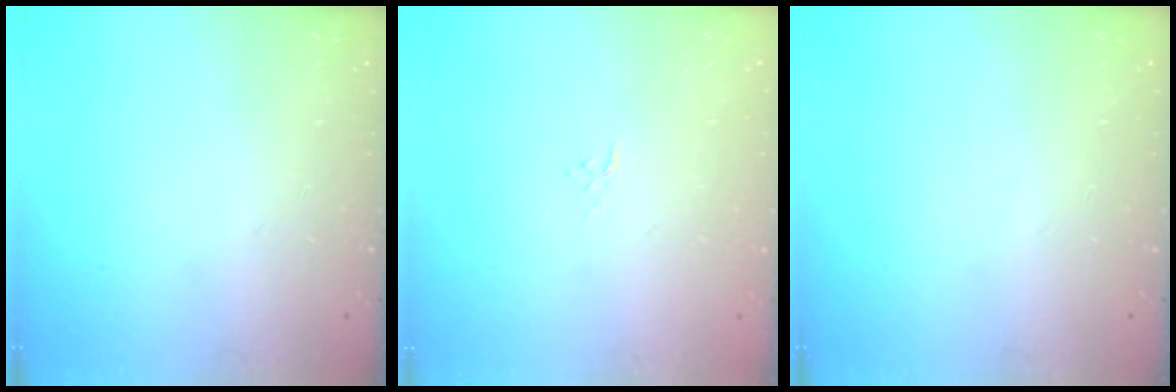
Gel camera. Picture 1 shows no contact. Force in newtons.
{"total": 2.6, "press": 2.6, "slide": 0.3}
{"total": 0.0}